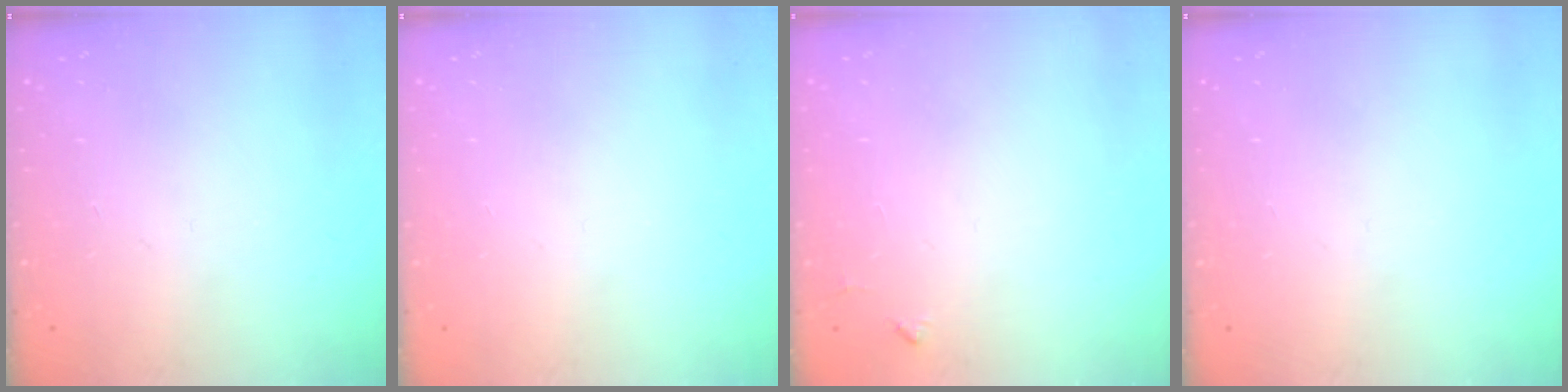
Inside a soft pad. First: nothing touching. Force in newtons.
{"total": 0.0}
{"total": 3.5, "press": 3.5, "slide": 0.5}
{"total": 0.0}